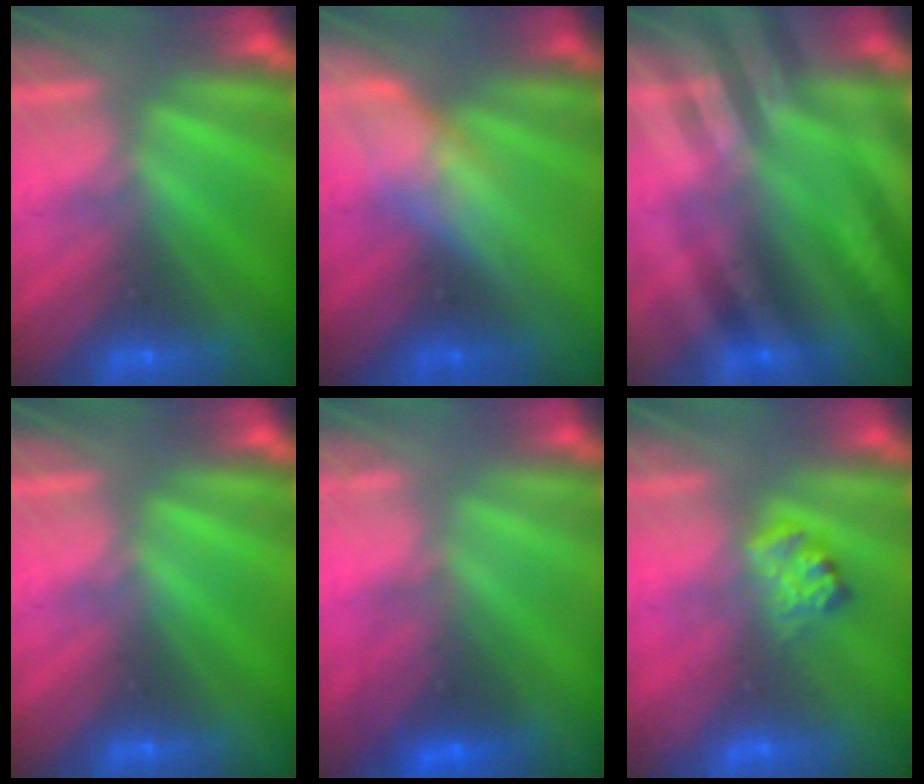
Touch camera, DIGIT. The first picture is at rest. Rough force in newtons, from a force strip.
{"total": 2.8}
{"total": 2.8}
{"total": 0.0}
{"total": 2.8}
{"total": 2.4}